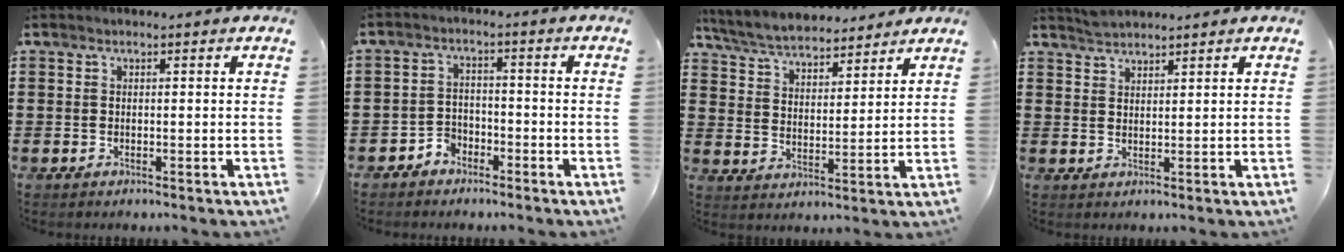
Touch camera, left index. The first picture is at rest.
{"total": 2.9, "force": [-2.5, 1.5, 0.2], "torque": [-0.012, 0.003, -0.054]}
{"total": 5.9, "force": [5.7, 0.9, 1.2], "torque": [-0.048, -0.025, 0.103]}
{"total": 2.1, "force": [2.1, 0.0, 0.1], "torque": [-0.007, 0.003, 0.042]}